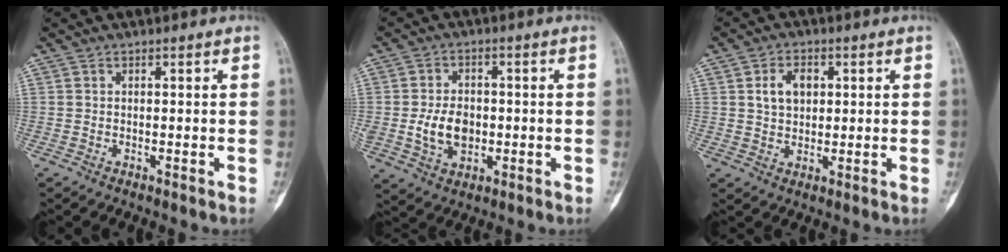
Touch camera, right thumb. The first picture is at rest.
{"total": 8.1, "force": [-0.7, 5.8, 5.6], "torque": [-0.085, -0.001, -0.007]}
{"total": 5.7, "force": [1.5, 4.0, 3.8], "torque": [-0.052, 0.000, 0.027]}